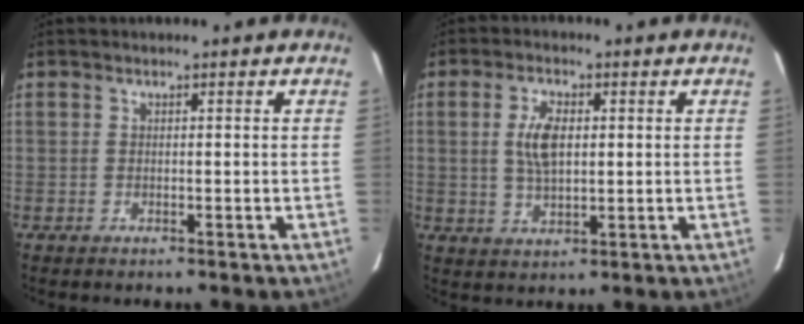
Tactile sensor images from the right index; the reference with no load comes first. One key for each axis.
{"total": 6.3, "fx": 1.0, "fy": 3.1, "fz": 5.3, "tx": -0.101, "ty": 0.004, "tz": 0.022}